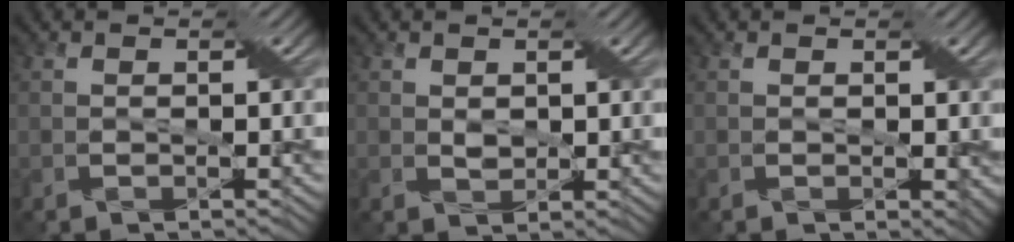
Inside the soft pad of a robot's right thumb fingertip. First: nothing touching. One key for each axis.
{"total": 1.5, "fx": 0.6, "fy": 1.1, "fz": 0.7, "tx": -0.020, "ty": -0.002, "tz": 0.015}
{"total": 1.2, "fx": 0.2, "fy": 0.9, "fz": 0.7, "tx": -0.010, "ty": -0.005, "tz": 0.006}